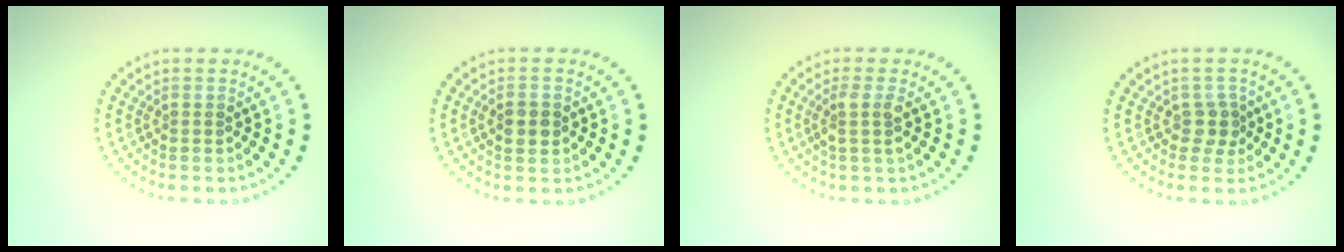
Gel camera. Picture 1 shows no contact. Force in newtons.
{"total": 2.0, "press": 1.9, "slide": 0.4}
{"total": 1.9, "press": 1.5, "slide": 1.1}
{"total": 1.7, "press": 1.4, "slide": 0.9}